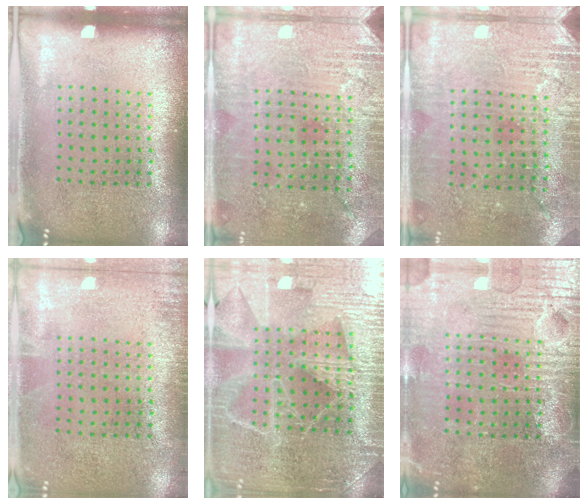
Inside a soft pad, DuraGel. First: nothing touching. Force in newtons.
{"total": 2.9, "press": 2.8, "slide": 0.4}
{"total": 2.9, "press": 2.8, "slide": 0.4}
{"total": 1.2, "press": 1.1, "slide": 0.2}
{"total": 4.0, "press": 3.8, "slide": 1.1}
{"total": 3.9, "press": 3.8, "slide": 1.2}